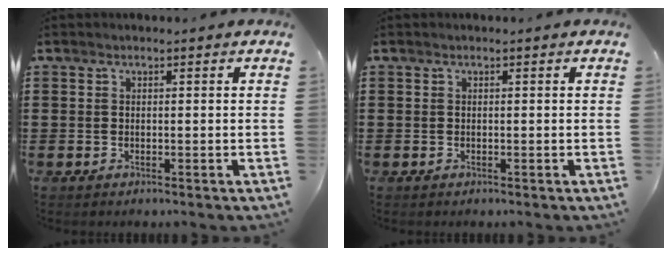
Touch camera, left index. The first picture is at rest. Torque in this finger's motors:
{"motor_torque": [0.00, 0.00, 0.00, 0.00]}